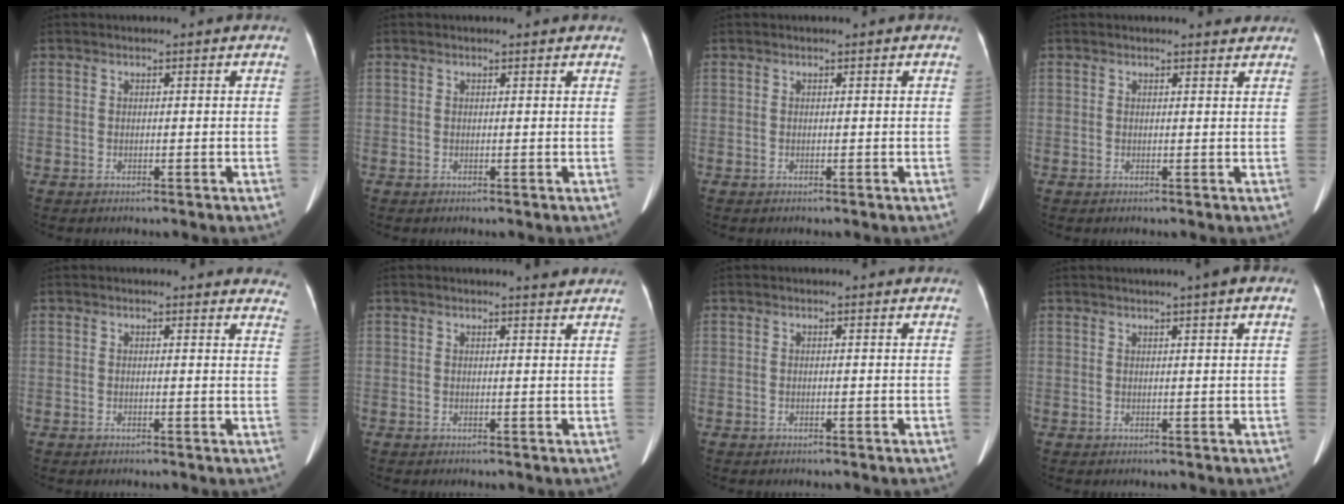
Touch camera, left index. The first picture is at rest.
{"total": 1.0, "force": [1.0, 0.2, 0.2], "torque": [-0.014, 0.003, 0.007]}
{"total": 0.0}
{"total": 1.6, "force": [1.5, 0.4, 0.1], "torque": [-0.007, -0.002, 0.009]}
{"total": 9.7, "force": [9.3, 2.3, 1.7], "torque": [0.017, -0.029, 0.066]}
{"total": 2.2, "force": [2.1, -0.1, 0.4], "torque": [-0.009, -0.008, 0.021]}
{"total": 0.6, "force": [0.6, 0.1, 0.1], "torque": [-0.007, 0.000, 0.002]}
{"total": 3.7, "force": [2.6, -0.4, 2.6], "torque": [-0.037, 0.016, 0.034]}